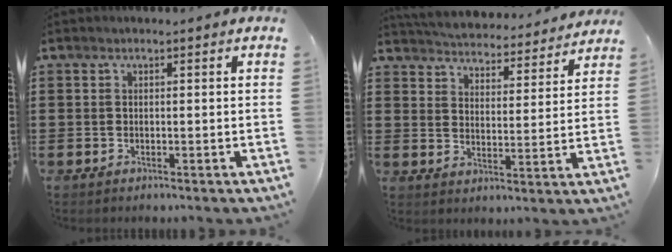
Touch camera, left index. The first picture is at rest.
{"total": 4.4, "force": [4.4, -0.1, -0.1], "torque": [-0.026, -0.041, 0.072]}